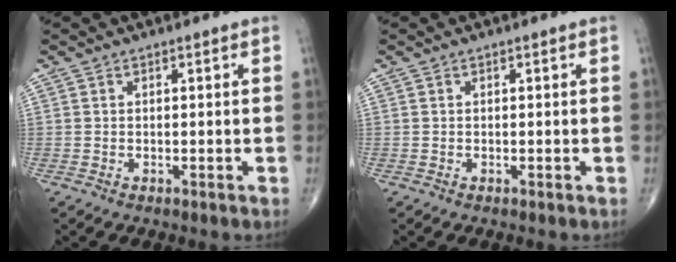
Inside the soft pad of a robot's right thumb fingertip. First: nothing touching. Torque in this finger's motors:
{"motor_torque": [-0.01, -0.01, -0.05, -0.01, 0.01]}